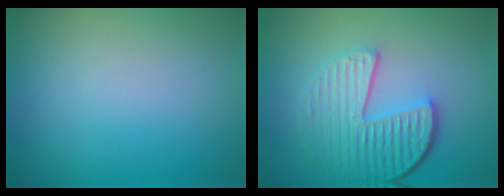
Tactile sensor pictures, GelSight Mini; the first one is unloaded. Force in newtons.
{"total": 5.8, "press": 4.1, "slide": 4.0}